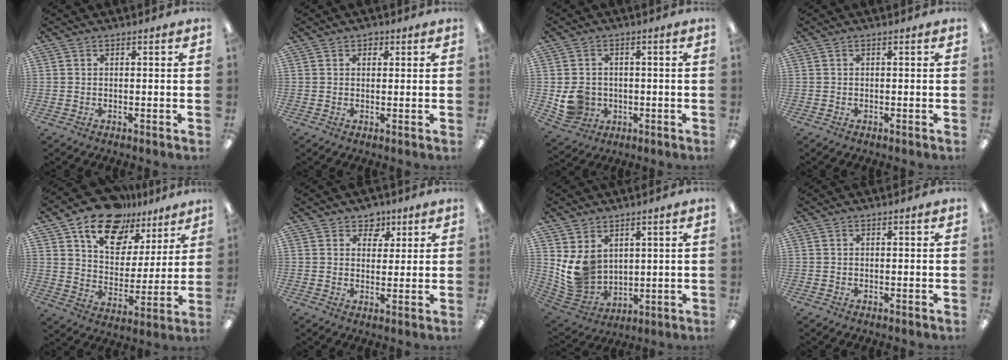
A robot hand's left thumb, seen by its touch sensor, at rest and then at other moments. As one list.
[{"total": 1.6, "force": [1.0, 1.2, 0.4], "torque": [-0.001, -0.002, 0.017]}, {"total": 6.9, "force": [-0.4, 6.5, 2.4], "torque": [-0.050, 0.010, 0.002]}, {"total": 0.0}, {"total": 16.1, "force": [11.8, 9.0, 6.1], "torque": [-0.108, -0.075, 0.215]}, {"total": 5.4, "force": [3.5, 4.0, 1.2], "torque": [-0.007, -0.016, 0.060]}, {"total": 9.6, "force": [4.0, 7.7, 4.0], "torque": [-0.108, -0.026, 0.085]}, {"total": 0.0}]